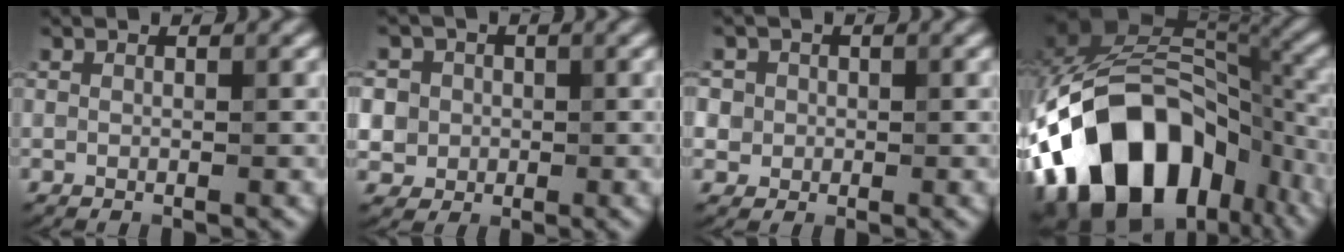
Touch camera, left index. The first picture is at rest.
{"total": 5.6, "force": [1.0, 5.3, 1.8], "torque": [-0.041, 0.030, -0.002]}
{"total": 3.4, "force": [0.8, 3.1, 1.0], "torque": [-0.006, 0.015, 0.005]}
{"total": 18.0, "force": [-7.5, 10.9, 12.2], "torque": [-0.215, 0.006, -0.132]}